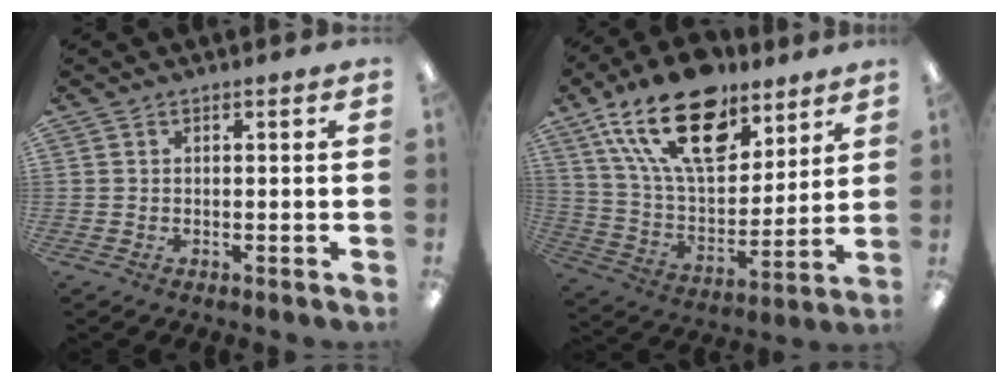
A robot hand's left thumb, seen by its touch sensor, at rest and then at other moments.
{"total": 23.2, "force": [14.0, 11.8, 14.3], "torque": [-0.260, -0.073, 0.247]}